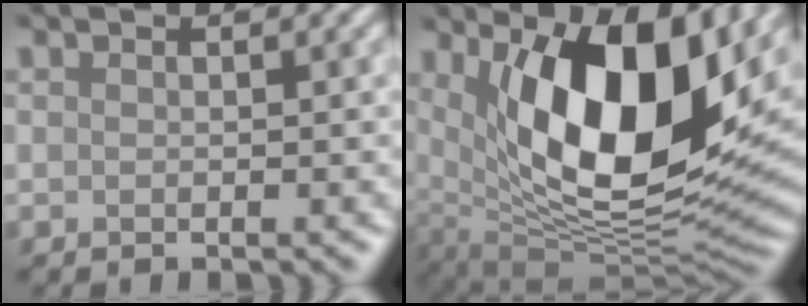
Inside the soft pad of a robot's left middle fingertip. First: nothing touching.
{"total": 13.6, "force": [4.3, 5.9, 11.5], "torque": [-0.178, -0.020, 0.076]}